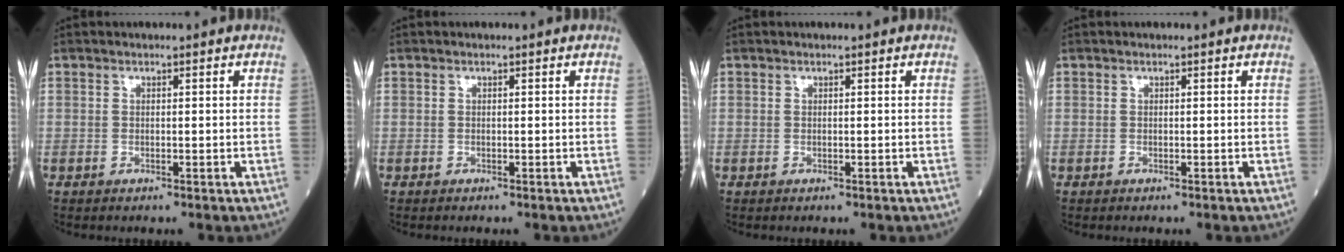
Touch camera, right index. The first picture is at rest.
{"total": 0.0}
{"total": 0.0}
{"total": 0.0}